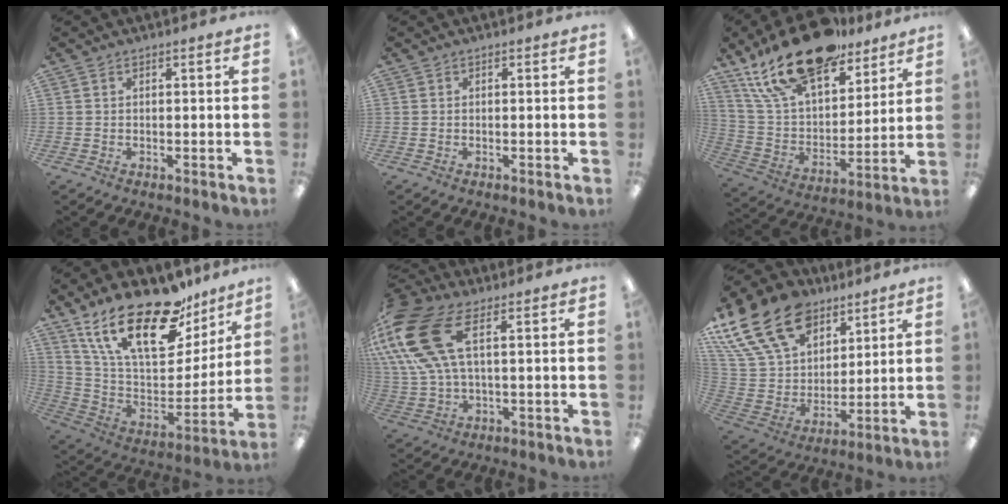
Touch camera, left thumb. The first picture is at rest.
{"total": 0.0}
{"total": 22.8, "force": [17.0, 9.6, 11.7], "torque": [-0.216, -0.092, 0.302]}
{"total": 25.1, "force": [17.4, 10.5, 14.8], "torque": [-0.265, -0.110, 0.305]}
{"total": 19.1, "force": [6.8, 8.5, 15.6], "torque": [-0.330, -0.011, 0.122]}
{"total": 23.4, "force": [13.9, 14.7, 11.7], "torque": [-0.238, -0.070, 0.260]}